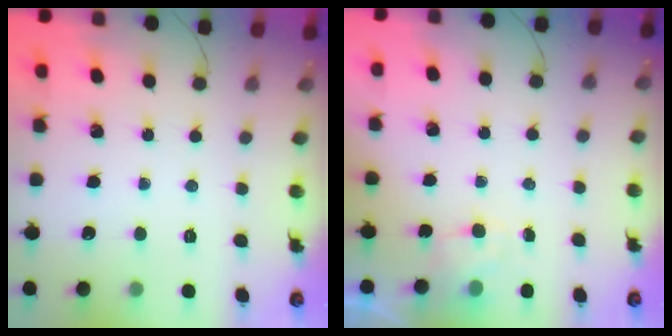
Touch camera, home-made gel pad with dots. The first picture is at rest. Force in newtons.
{"total": 3.8, "press": 3.6, "slide": 1.1}